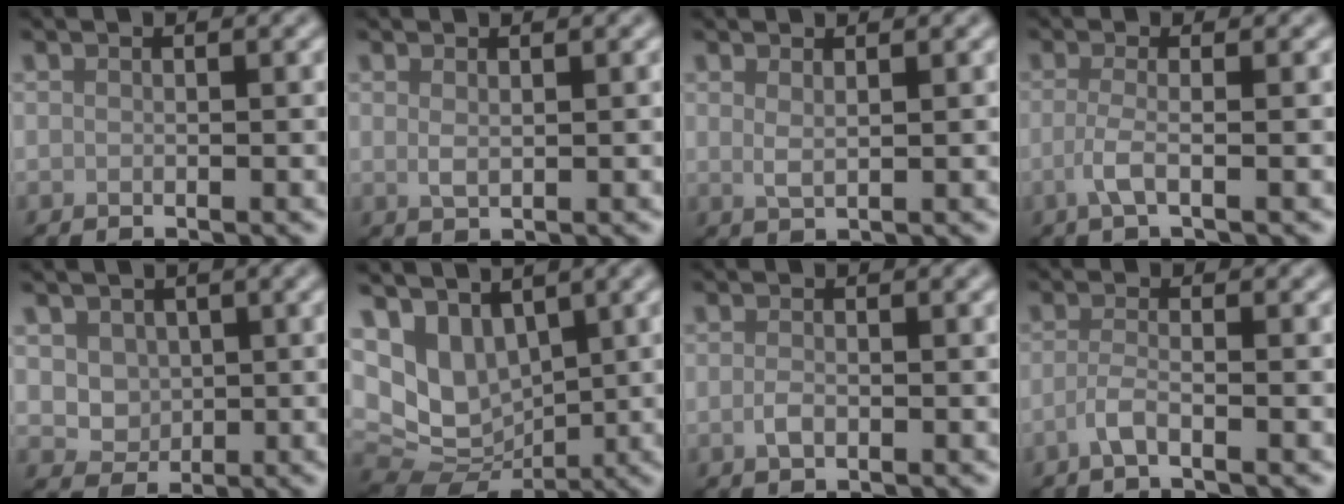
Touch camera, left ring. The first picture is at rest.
{"total": 0.9, "force": [0.2, 0.3, 0.8], "torque": [-0.019, -0.003, 0.006]}
{"total": 1.1, "force": [0.5, 0.4, 0.9], "torque": [-0.018, -0.005, 0.009]}
{"total": 2.4, "force": [-0.8, 0.6, 2.2], "torque": [-0.045, -0.005, -0.025]}
{"total": 2.4, "force": [0.8, 2.0, 1.1], "torque": [-0.025, -0.009, 0.022]}
{"total": 6.5, "force": [2.5, 4.5, 3.9], "torque": [-0.082, -0.015, 0.048]}
{"total": 1.1, "force": [-0.6, 0.4, 0.8], "torque": [-0.022, -0.003, -0.014]}
{"total": 2.0, "force": [-1.2, 0.4, 1.6], "torque": [-0.031, -0.001, -0.034]}